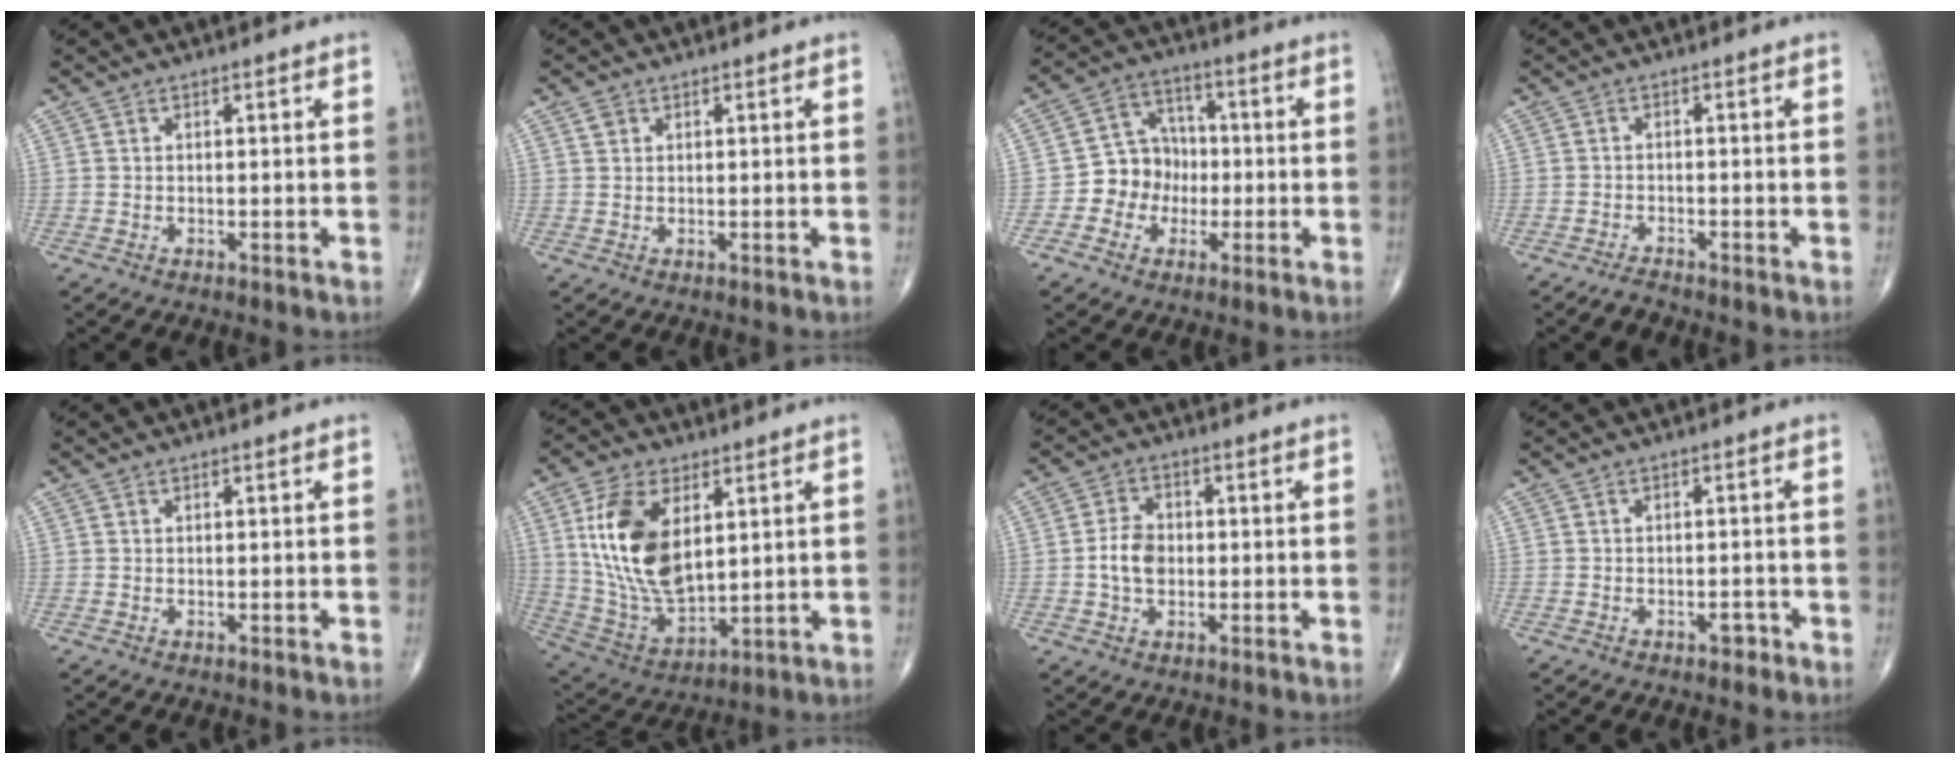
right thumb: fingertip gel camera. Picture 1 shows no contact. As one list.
[{"total": 1.4, "force": [0.7, 1.1, 0.5], "torque": [-0.003, 0.001, 0.012]}, {"total": 8.9, "force": [-1.9, 8.0, 3.6], "torque": [-0.017, 0.034, -0.043]}, {"total": 1.7, "force": [-1.7, 0.3, 0.3], "torque": [-0.010, 0.004, -0.032]}, {"total": 0.0}, {"total": 18.1, "force": [4.9, 9.8, 14.4], "torque": [-0.269, -0.023, 0.104]}, {"total": 5.6, "force": [-0.6, 4.0, 3.8], "torque": [-0.062, 0.011, -0.016]}, {"total": 1.8, "force": [-1.3, 1.0, 0.8], "torque": [-0.004, 0.008, -0.018]}]